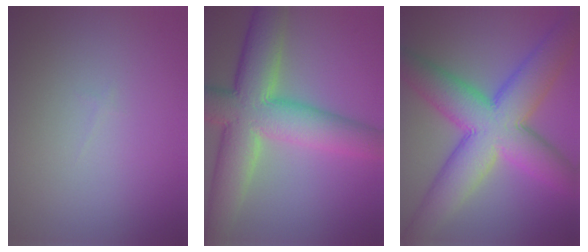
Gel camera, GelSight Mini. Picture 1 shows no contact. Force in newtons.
{"total": 10.9, "press": 10.9, "slide": 0.9}
{"total": 11.6, "press": 11.6, "slide": 0.2}